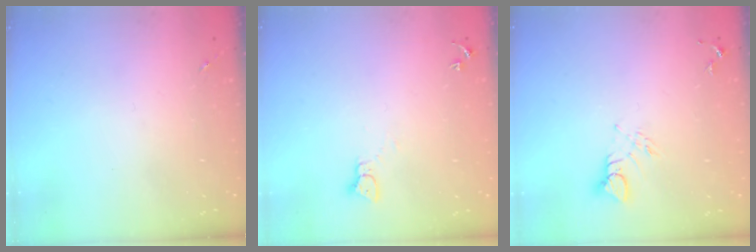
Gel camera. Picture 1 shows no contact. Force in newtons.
{"total": 2.3, "press": 2.3, "slide": 0.3}
{"total": 4.6, "press": 4.6, "slide": 0.2}